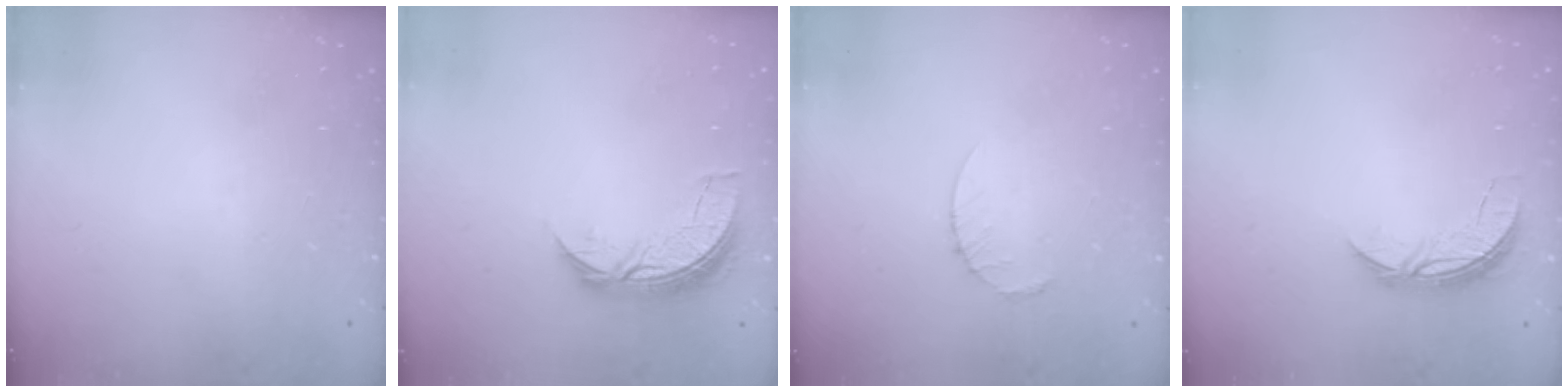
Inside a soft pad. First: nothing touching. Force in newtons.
{"total": 7.3, "press": 7.3, "slide": 0.5}
{"total": 2.5, "press": 2.5, "slide": 0.3}
{"total": 5.5, "press": 5.5, "slide": 0.3}